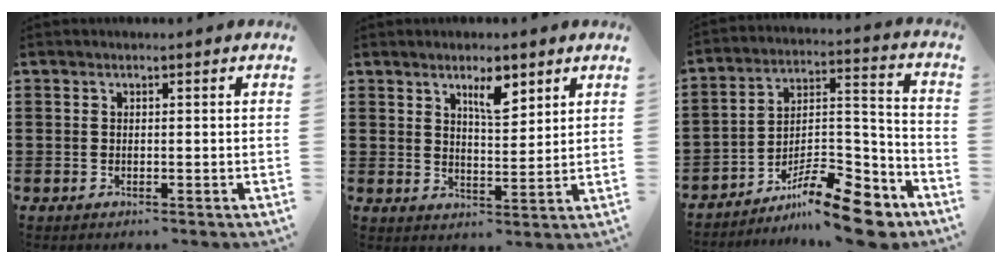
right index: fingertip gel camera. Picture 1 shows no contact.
{"total": 5.1, "force": [3.2, 1.7, 3.5], "torque": [-0.053, -0.004, 0.052]}
{"total": 13.0, "force": [-10.1, 3.3, 7.5], "torque": [-0.116, 0.043, -0.188]}